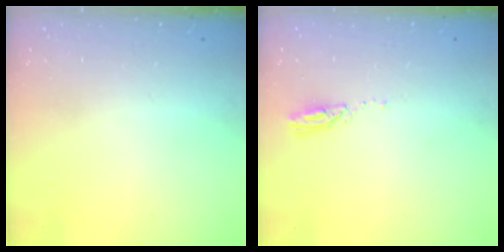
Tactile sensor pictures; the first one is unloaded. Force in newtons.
{"total": 3.0, "press": 3.0, "slide": 0.1}